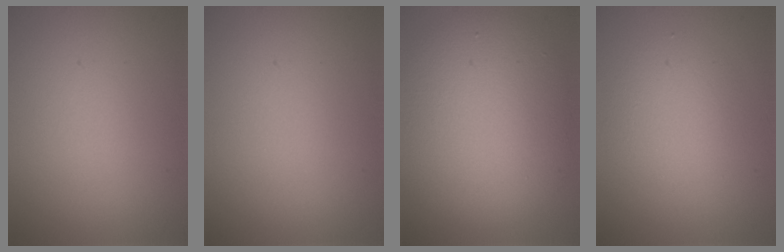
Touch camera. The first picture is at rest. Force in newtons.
{"total": 0.0}
{"total": 8.9, "press": 8.9, "slide": 0.3}
{"total": 2.8, "press": 2.8, "slide": 0.1}